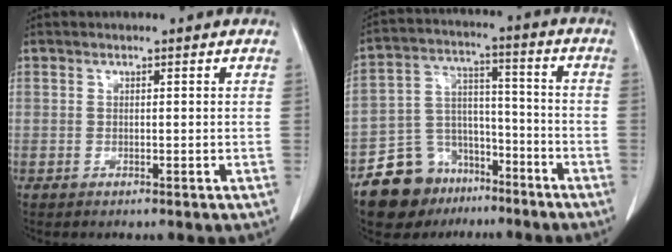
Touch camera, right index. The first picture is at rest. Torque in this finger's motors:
{"motor_torque": [-0.21, -0.13, -0.33, -0.11]}